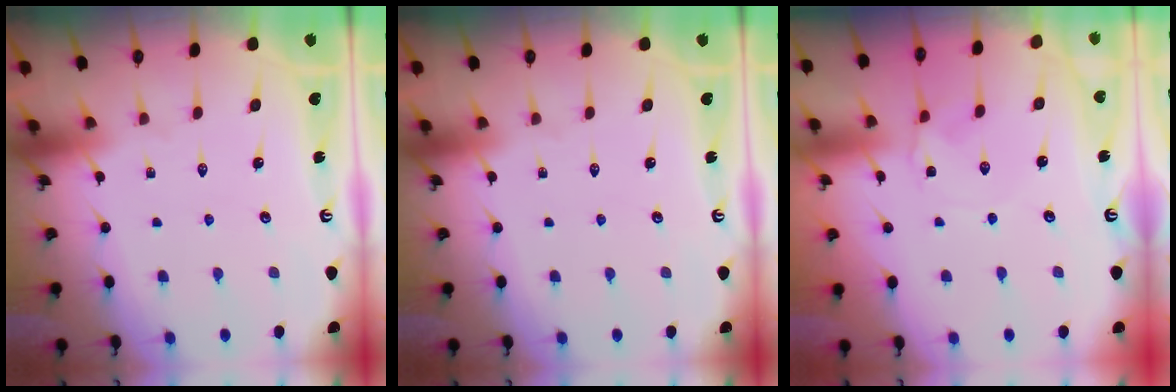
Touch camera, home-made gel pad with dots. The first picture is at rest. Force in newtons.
{"total": 0.0}
{"total": 1.8, "press": 1.8, "slide": 0.2}